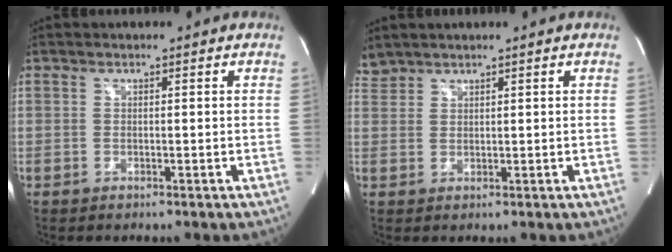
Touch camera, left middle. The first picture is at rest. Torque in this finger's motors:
{"motor_torque": [0.00, -0.10, -0.09, 0.01]}